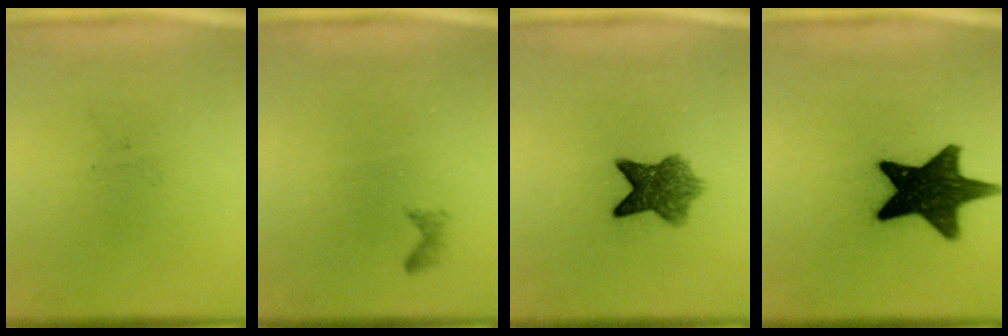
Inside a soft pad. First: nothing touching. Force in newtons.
{"total": 0.6}
{"total": 6.5}
{"total": 15.5}